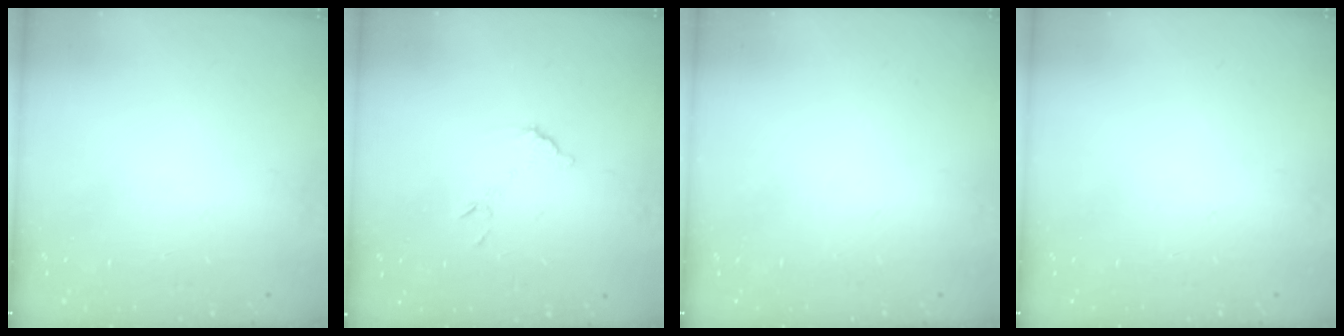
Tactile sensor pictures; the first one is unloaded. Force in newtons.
{"total": 6.8, "press": 6.8, "slide": 0.4}
{"total": 0.0}
{"total": 0.0}